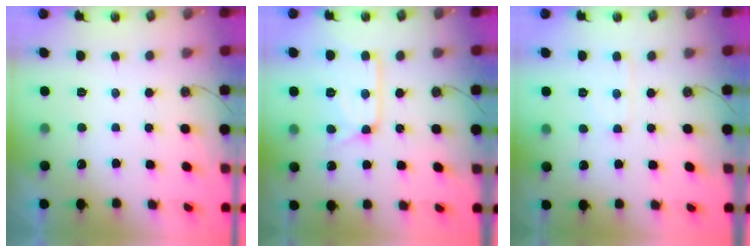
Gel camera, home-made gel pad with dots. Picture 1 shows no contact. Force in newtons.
{"total": 14.0, "press": 13.9, "slide": 1.2}
{"total": 3.4, "press": 3.4, "slide": 0.5}